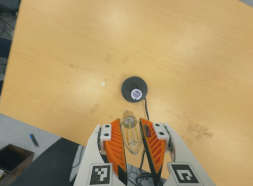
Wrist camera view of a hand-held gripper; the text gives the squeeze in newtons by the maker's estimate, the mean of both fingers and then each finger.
{"total": 12.8, "left": 13.7, "right": 11.8}